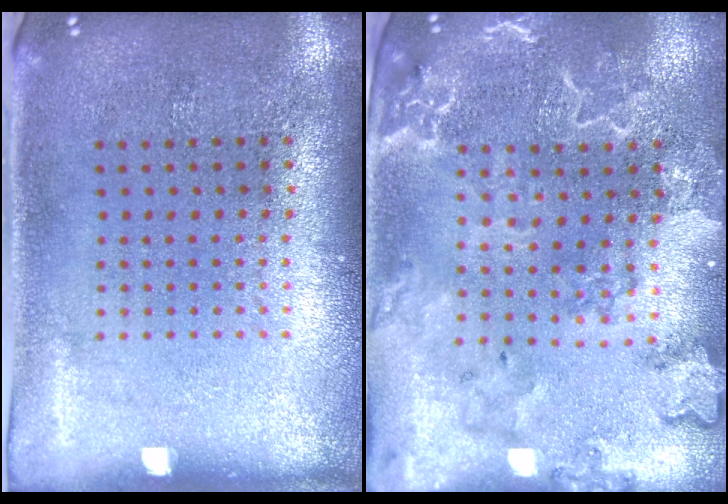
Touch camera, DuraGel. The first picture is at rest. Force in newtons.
{"total": 2.7, "press": 2.6, "slide": 0.8}